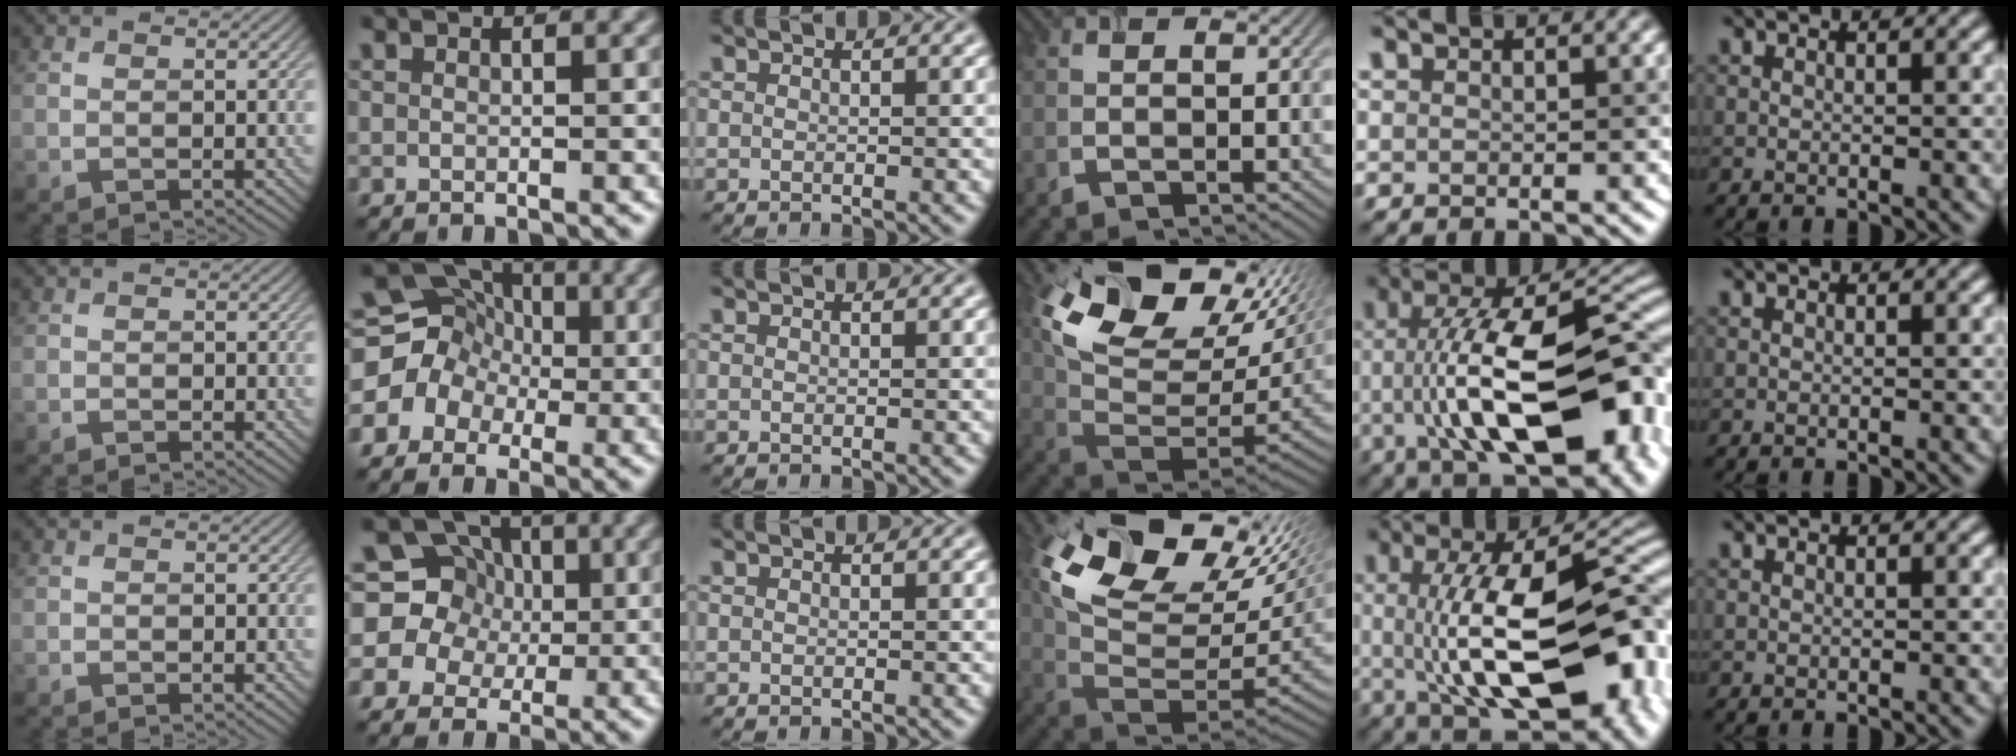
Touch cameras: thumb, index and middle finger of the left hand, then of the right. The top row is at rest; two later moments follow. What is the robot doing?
{"motion": "extract", "object": "airpods case & airpods"}